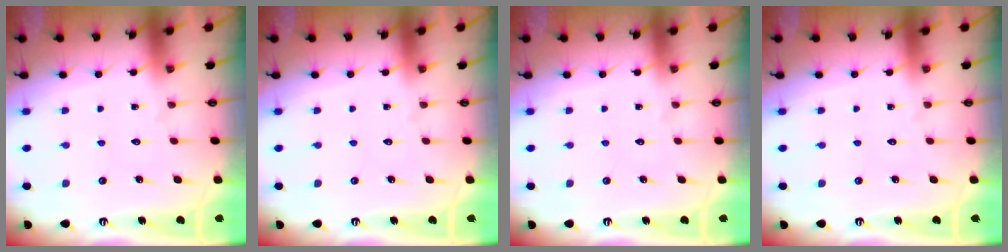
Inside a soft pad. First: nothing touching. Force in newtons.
{"total": 0.0}
{"total": 0.0}
{"total": 0.0}